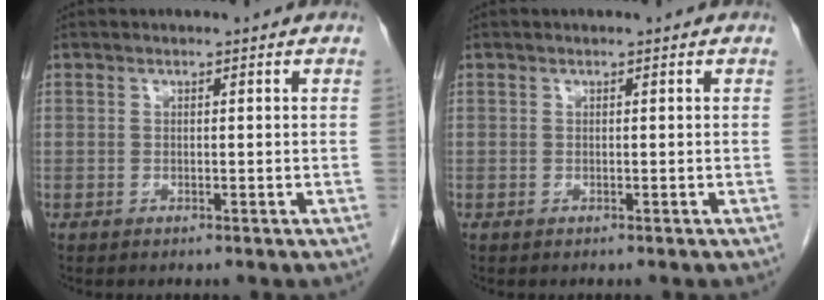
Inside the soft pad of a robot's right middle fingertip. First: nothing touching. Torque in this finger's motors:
{"motor_torque": [0.17, -0.45, -0.05, 0.00]}